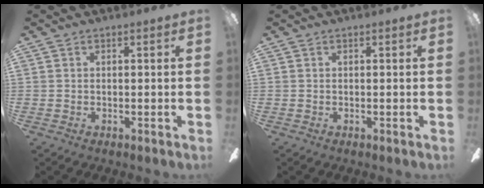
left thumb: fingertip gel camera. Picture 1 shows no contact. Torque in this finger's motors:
{"motor_torque": [0.00, 0.00, 0.00, 0.00, 0.00]}